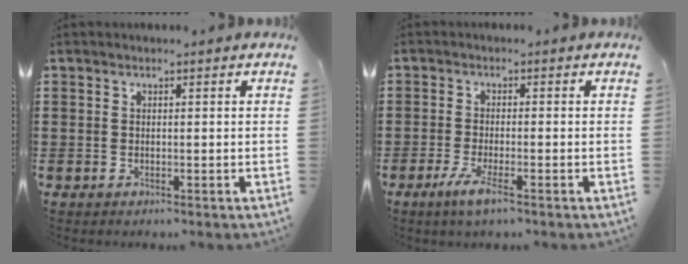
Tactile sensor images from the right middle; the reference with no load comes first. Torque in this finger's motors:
{"motor_torque": [1.51, -0.59, 0.28, 0.07]}